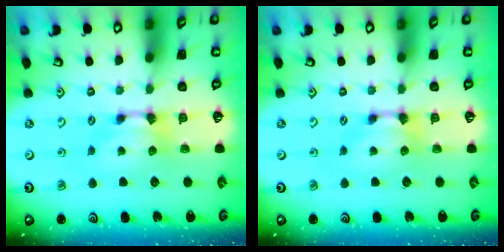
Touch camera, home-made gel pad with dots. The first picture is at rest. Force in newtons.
{"total": 0.0}